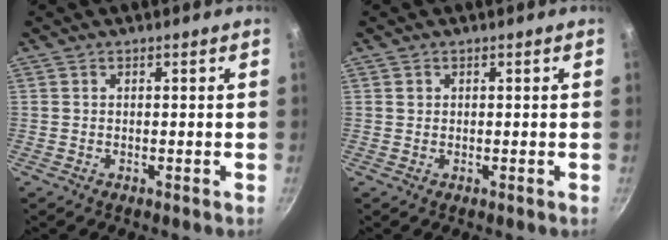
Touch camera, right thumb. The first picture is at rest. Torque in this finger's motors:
{"motor_torque": [-0.14, 0.26, 0.32, 0.13, -0.02]}